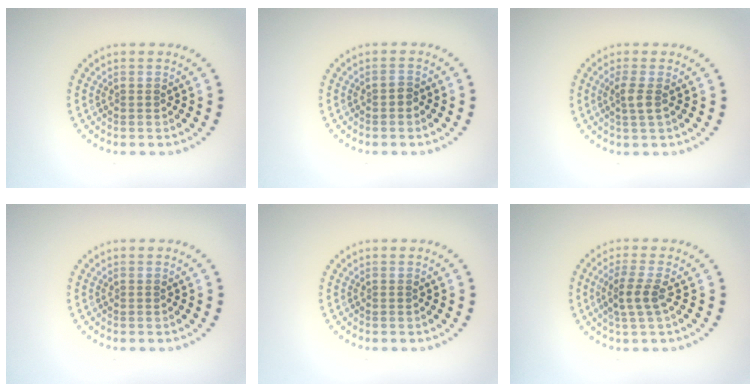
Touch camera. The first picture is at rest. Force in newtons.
{"total": 0.7, "press": 0.7, "slide": 0.3}
{"total": 1.7, "press": 1.4, "slide": 1.0}
{"total": 0.0}
{"total": 0.0}
{"total": 2.4, "press": 2.0, "slide": 1.3}